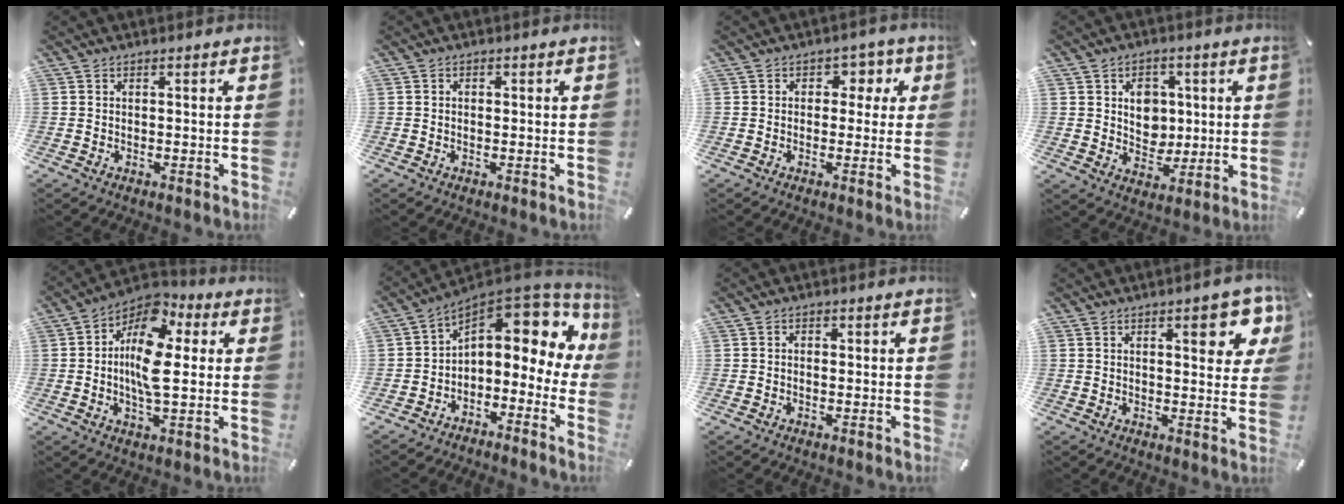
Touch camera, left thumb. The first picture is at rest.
{"total": 0.8, "force": [-0.2, 0.6, 0.4], "torque": [-0.008, 0.003, -0.005]}
{"total": 4.4, "force": [0.5, 3.8, 2.1], "torque": [-0.012, 0.000, -0.001]}
{"total": 7.6, "force": [1.3, 6.6, 3.5], "torque": [-0.037, -0.003, 0.019]}
{"total": 14.0, "force": [2.0, 7.5, 11.6], "torque": [-0.230, -0.018, 0.028]}
{"total": 11.3, "force": [5.1, 6.5, 7.7], "torque": [-0.109, -0.047, 0.082]}
{"total": 1.2, "force": [-0.2, 1.0, 0.7], "torque": [-0.013, 0.005, -0.005]}
{"total": 9.9, "force": [4.3, 3.7, 8.1], "torque": [-0.094, -0.018, 0.064]}